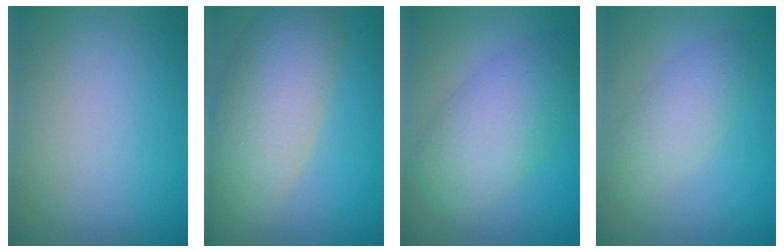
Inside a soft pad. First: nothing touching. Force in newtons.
{"total": 9.1, "press": 9.1, "slide": 0.5}
{"total": 6.5, "press": 6.5, "slide": 0.1}
{"total": 3.3, "press": 3.3, "slide": 0.3}